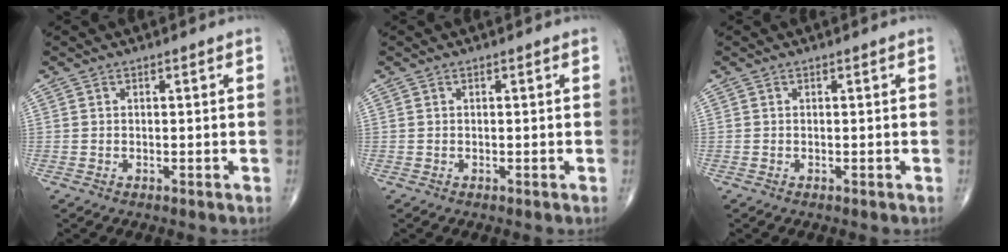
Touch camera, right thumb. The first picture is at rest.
{"total": 0.0}
{"total": 0.0}